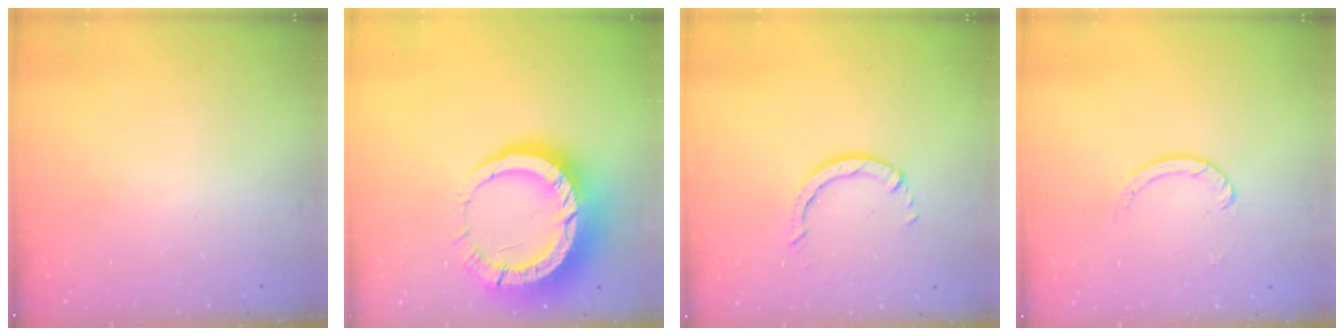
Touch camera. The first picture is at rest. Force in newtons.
{"total": 18.7, "press": 18.6, "slide": 1.9}
{"total": 3.4, "press": 3.4, "slide": 0.5}
{"total": 2.7, "press": 2.7, "slide": 0.3}